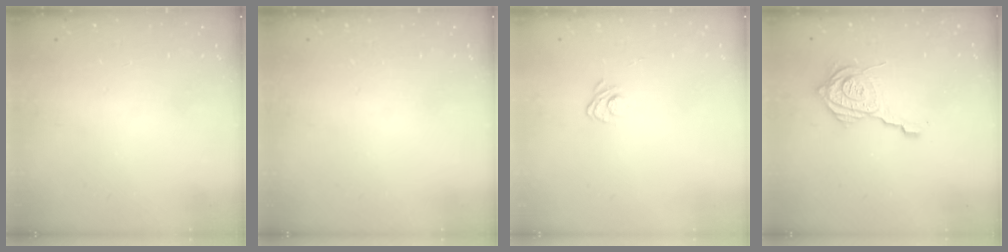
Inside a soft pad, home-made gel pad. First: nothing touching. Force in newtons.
{"total": 0.0}
{"total": 3.1, "press": 2.9, "slide": 1.3}
{"total": 15.0, "press": 14.9, "slide": 1.3}